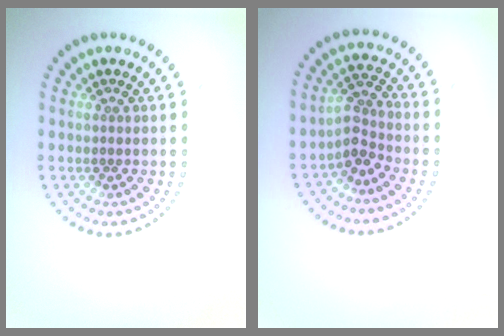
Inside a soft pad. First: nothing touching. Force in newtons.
{"total": 2.7, "press": 2.0, "slide": 1.9}